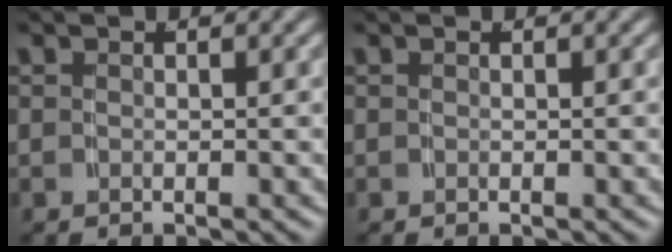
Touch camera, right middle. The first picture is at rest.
{"total": 0.0}